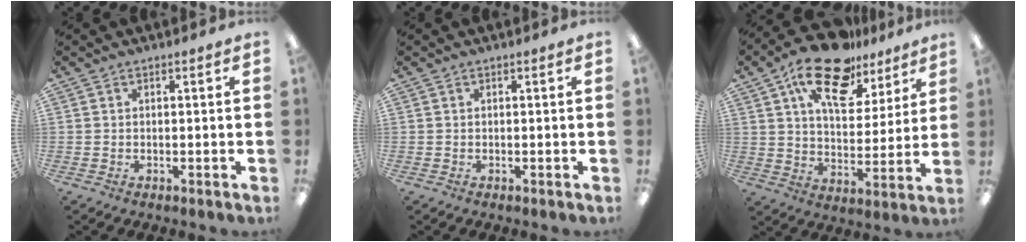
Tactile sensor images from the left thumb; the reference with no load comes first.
{"total": 0.0}
{"total": 18.0, "force": [12.0, 8.6, 10.3], "torque": [-0.173, -0.058, 0.207]}